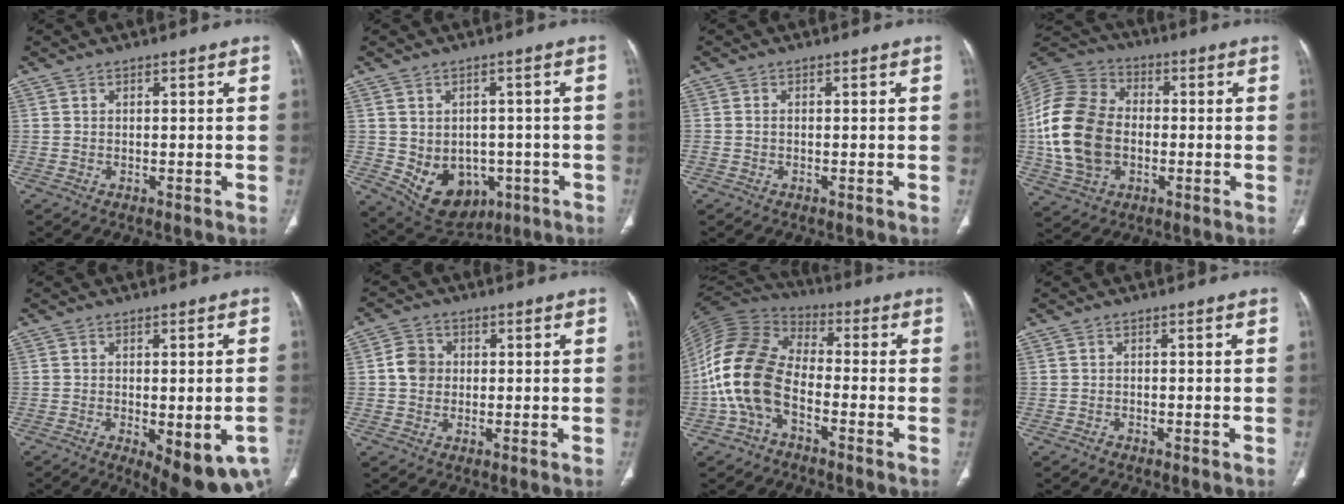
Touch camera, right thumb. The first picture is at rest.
{"total": 11.4, "force": [-3.0, 8.9, 6.6], "torque": [-0.074, 0.013, -0.020]}
{"total": 0.6, "force": [-0.2, 0.4, 0.4], "torque": [-0.010, 0.001, -0.004]}
{"total": 19.4, "force": [-1.8, 14.0, 13.3], "torque": [-0.260, 0.019, -0.032]}
{"total": 12.2, "force": [-4.9, 4.6, 10.2], "torque": [-0.124, 0.001, -0.053]}
{"total": 4.7, "force": [0.2, 4.2, 2.2], "torque": [-0.028, 0.007, -0.001]}
{"total": 15.6, "force": [-4.3, 9.6, 11.5], "torque": [-0.240, 0.048, -0.093]}
{"total": 0.6, "force": [-0.4, 0.3, 0.1], "torque": [-0.002, 0.000, -0.011]}